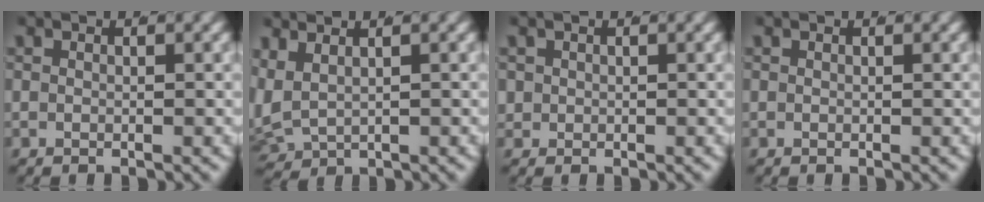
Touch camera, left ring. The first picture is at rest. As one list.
[{"total": 6.0, "force": [1.0, 5.2, 2.9], "torque": [-0.100, -0.020, 0.030]}, {"total": 1.8, "force": [0.1, 1.7, 0.4], "torque": [-0.020, -0.013, 0.009]}, {"total": 0.0}]